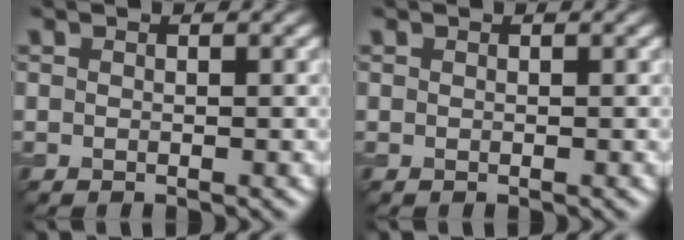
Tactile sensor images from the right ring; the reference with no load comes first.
{"total": 0.0}